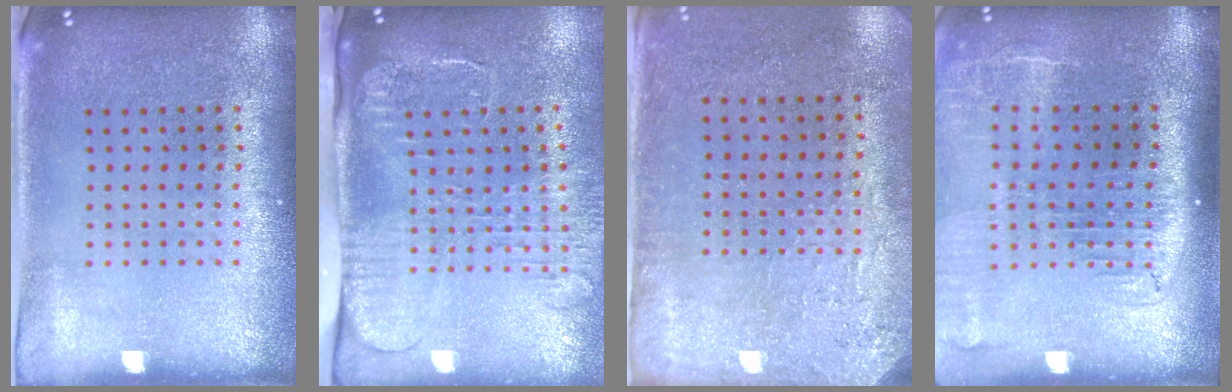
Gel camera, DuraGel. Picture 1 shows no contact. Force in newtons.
{"total": 2.6, "press": 2.1, "slide": 1.7}
{"total": 2.8, "press": 2.3, "slide": 1.6}
{"total": 2.2, "press": 1.8, "slide": 1.3}